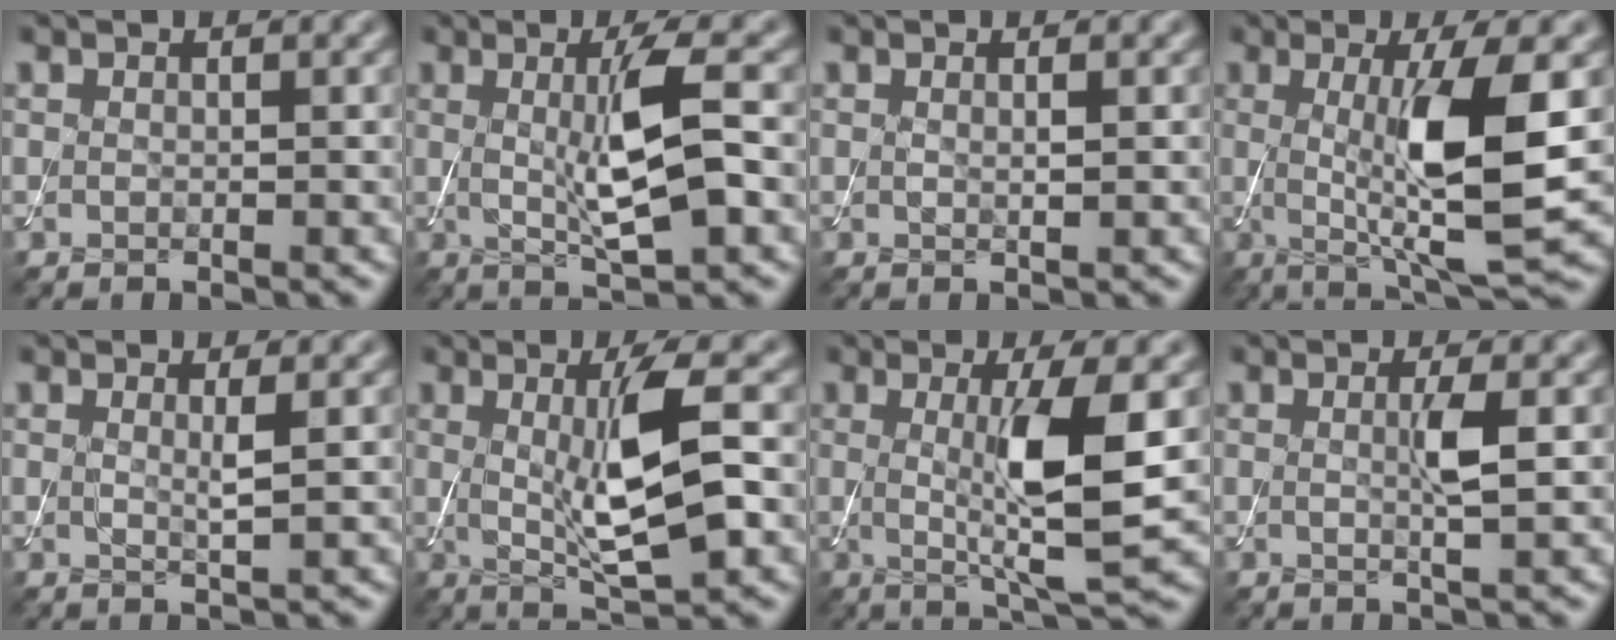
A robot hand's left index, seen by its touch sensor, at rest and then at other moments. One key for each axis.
{"total": 6.1, "fx": 0.3, "fy": 1.2, "fz": 5.9, "tx": -0.109, "ty": -0.005, "tz": 0.008}
{"total": 0.7, "fx": 0.2, "fy": 0.1, "fz": 0.7, "tx": -0.010, "ty": 0.001, "tz": 0.002}
{"total": 8.6, "fx": 0.3, "fy": 1.6, "fz": 8.4, "tx": -0.131, "ty": -0.016, "tz": 0.012}
{"total": 1.5, "fx": 0.5, "fy": 0.2, "fz": 1.4, "tx": -0.024, "ty": -0.005, "tz": 0.004}
{"total": 7.2, "fx": 0.2, "fy": 1.6, "fz": 7.1, "tx": -0.120, "ty": -0.006, "tz": 0.009}
{"total": 7.1, "fx": 0.4, "fy": 1.2, "fz": 7.0, "tx": -0.120, "ty": -0.011, "tz": 0.011}
{"total": 2.3, "fx": 0.2, "fy": 0.2, "fz": 2.2, "tx": -0.044, "ty": -0.002, "tz": 0.001}